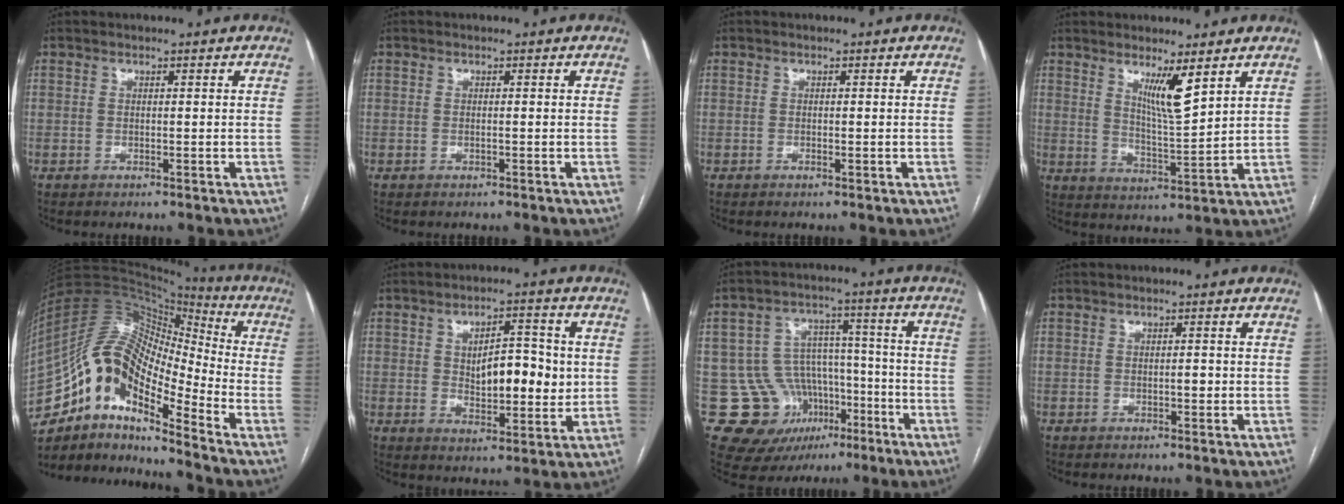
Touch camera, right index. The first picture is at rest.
{"total": 0.0}
{"total": 0.5, "force": [-0.2, 0.1, 0.5], "torque": [-0.009, -0.001, -0.002]}
{"total": 6.3, "force": [3.7, 0.1, 5.1], "torque": [-0.090, -0.020, 0.070]}
{"total": 17.6, "force": [-11.0, 5.6, 12.5], "torque": [-0.233, 0.042, -0.193]}
{"total": 9.2, "force": [0.8, 4.2, 8.2], "torque": [-0.121, 0.004, 0.020]}
{"total": 14.3, "force": [-5.5, 12.6, 3.8], "torque": [-0.065, 0.075, -0.068]}
{"total": 1.0, "force": [-0.2, 0.4, 0.9], "torque": [-0.013, 0.001, -0.004]}